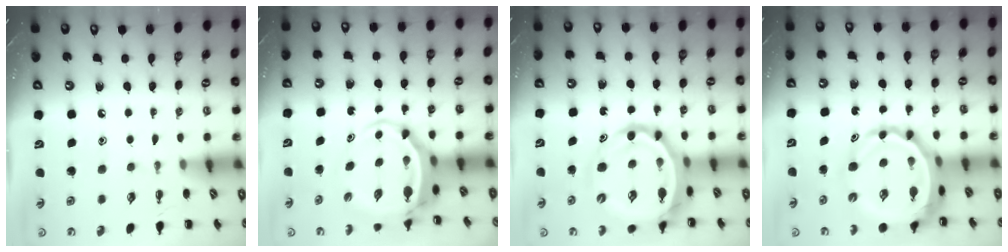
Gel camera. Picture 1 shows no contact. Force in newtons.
{"total": 5.3, "press": 5.0, "slide": 1.5}
{"total": 11.2, "press": 10.8, "slide": 3.0}
{"total": 10.1, "press": 9.6, "slide": 3.1}